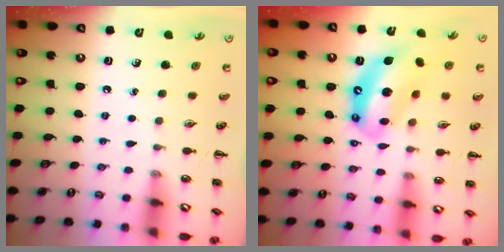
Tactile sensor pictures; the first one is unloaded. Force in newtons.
{"total": 12.8, "press": 12.4, "slide": 3.2}